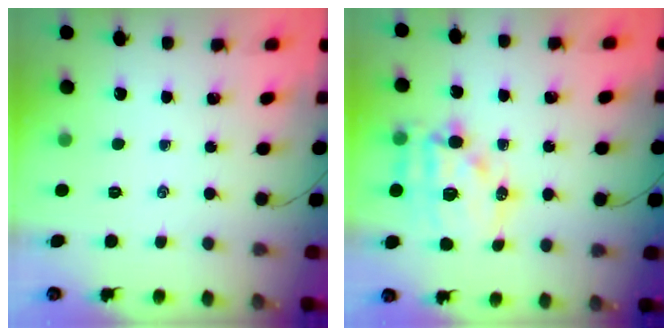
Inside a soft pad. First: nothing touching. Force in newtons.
{"total": 14.9, "press": 14.5, "slide": 3.4}